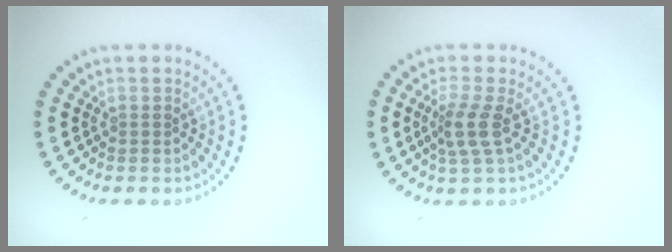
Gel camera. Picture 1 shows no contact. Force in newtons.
{"total": 2.7, "press": 2.1, "slide": 1.7}